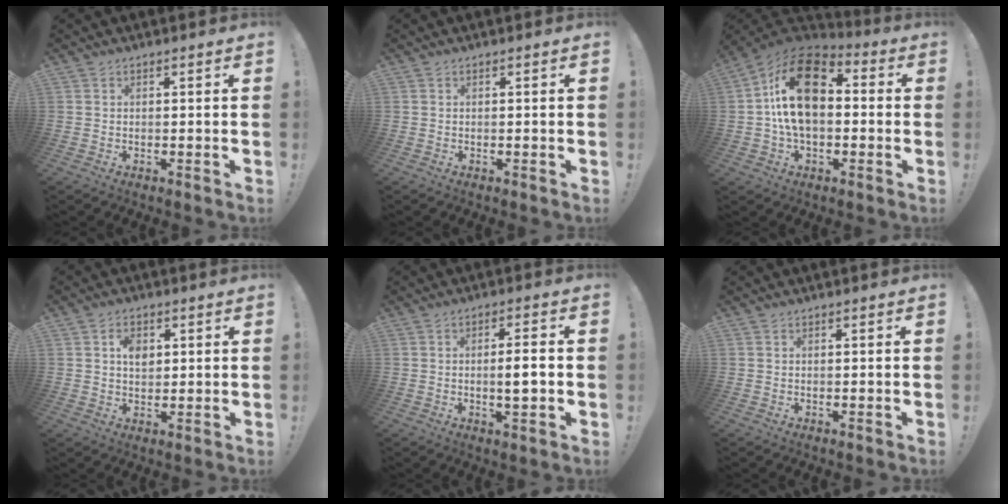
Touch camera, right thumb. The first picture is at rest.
{"total": 0.0}
{"total": 20.2, "force": [2.7, 12.5, 15.7], "torque": [-0.274, 0.009, 0.045]}
{"total": 4.9, "force": [1.4, 3.4, 3.2], "torque": [-0.042, -0.001, 0.022]}
{"total": 5.2, "force": [-0.6, 0.6, 5.1], "torque": [-0.072, -0.005, -0.016]}
{"total": 0.0}